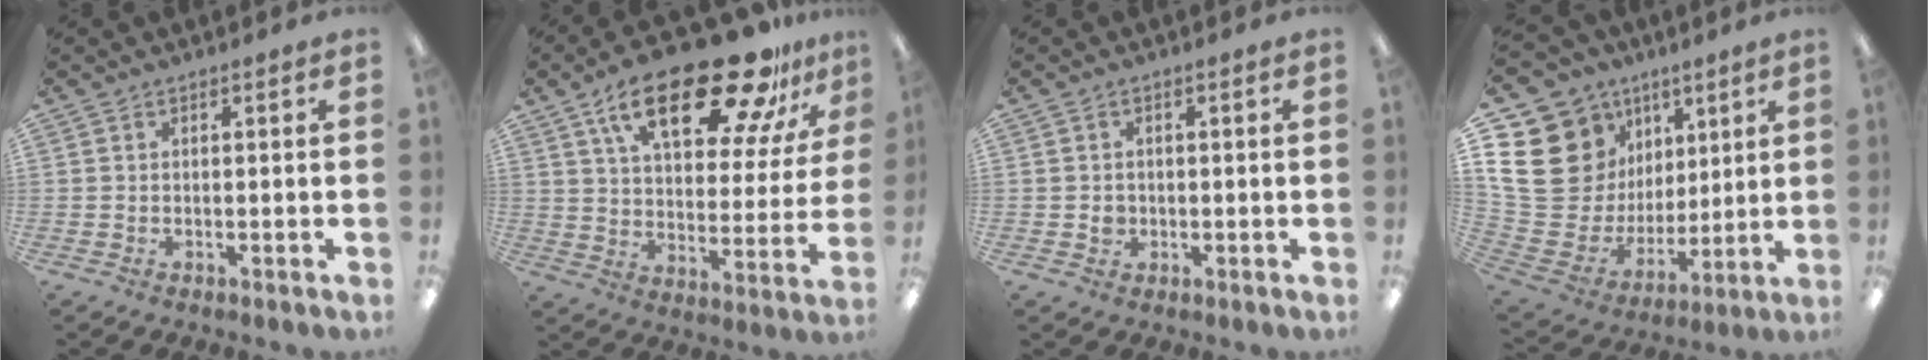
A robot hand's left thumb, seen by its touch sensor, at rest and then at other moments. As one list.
[{"total": 25.3, "force": [16.1, 9.8, 16.9], "torque": [-0.260, -0.085, 0.265]}, {"total": 2.4, "force": [-0.2, 2.2, 0.8], "torque": [-0.007, 0.001, -0.008]}, {"total": 22.4, "force": [7.6, 18.5, 10.0], "torque": [-0.200, -0.055, 0.175]}]